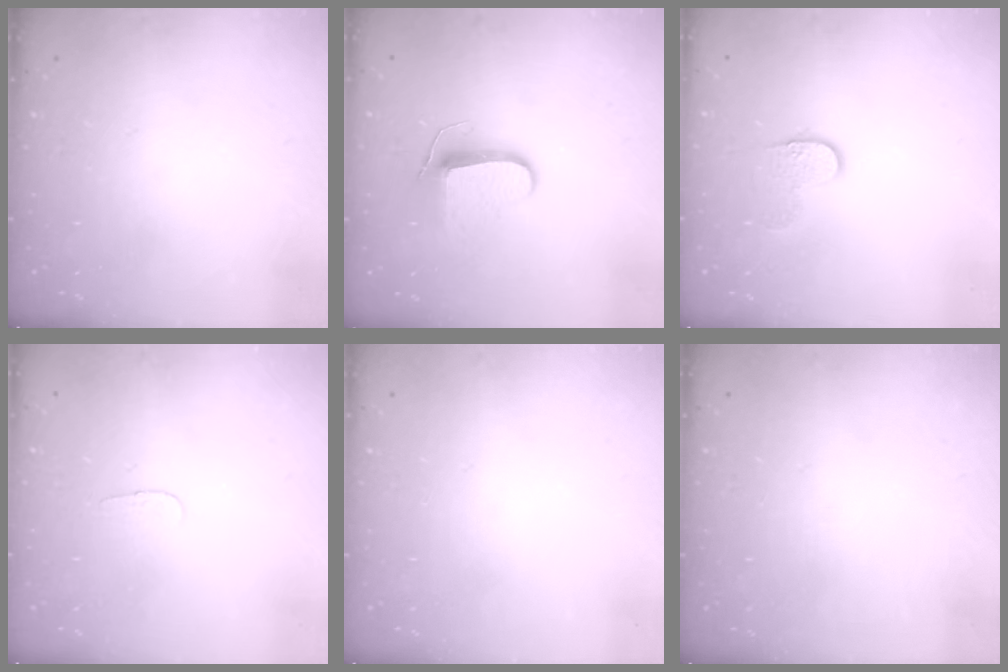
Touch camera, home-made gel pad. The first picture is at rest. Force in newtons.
{"total": 9.6, "press": 9.6, "slide": 0.8}
{"total": 6.0, "press": 6.0, "slide": 0.5}
{"total": 2.8, "press": 2.8, "slide": 0.3}
{"total": 0.0}
{"total": 0.0}